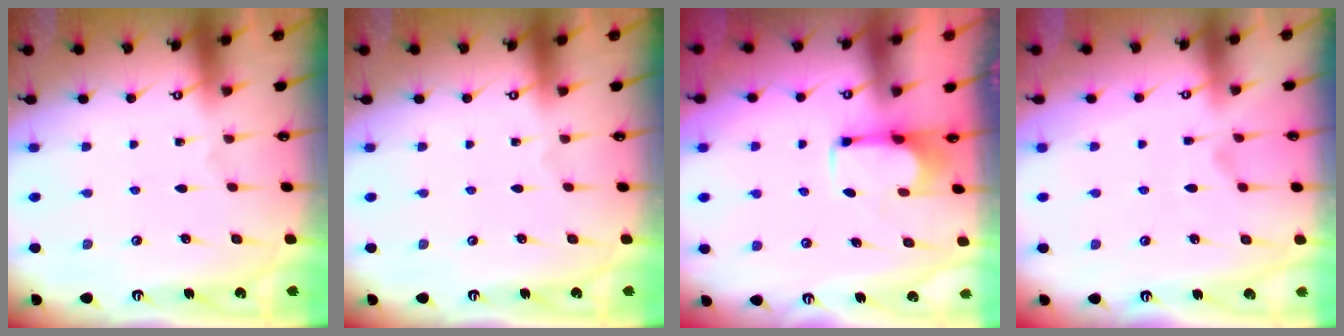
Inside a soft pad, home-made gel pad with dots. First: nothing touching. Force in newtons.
{"total": 0.0}
{"total": 2.7, "press": 2.6, "slide": 0.9}
{"total": 3.4, "press": 3.1, "slide": 1.2}